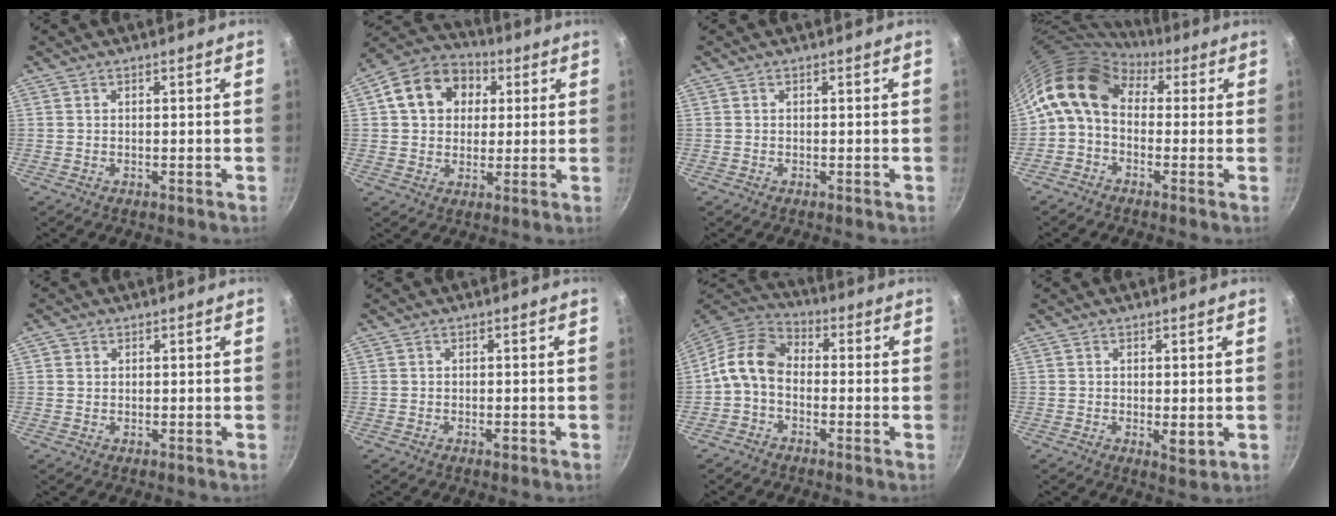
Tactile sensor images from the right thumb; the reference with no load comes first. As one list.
[{"total": 13.8, "force": [3.8, 11.0, 7.4], "torque": [-0.104, 0.021, 0.047]}, {"total": 0.0}, {"total": 10.7, "force": [2.2, 7.6, 7.2], "torque": [-0.115, 0.024, 0.014]}, {"total": 0.9, "force": [0.5, 0.7, 0.3], "torque": [-0.004, 0.000, 0.007]}, {"total": 1.0, "force": [-0.5, 0.4, 0.7], "torque": [-0.013, 0.003, -0.006]}, {"total": 9.2, "force": [-1.4, 6.5, 6.3], "torque": [-0.112, 0.040, -0.048]}, {"total": 2.7, "force": [0.0, 1.2, 2.5], "torque": [-0.038, -0.010, 0.002]}]